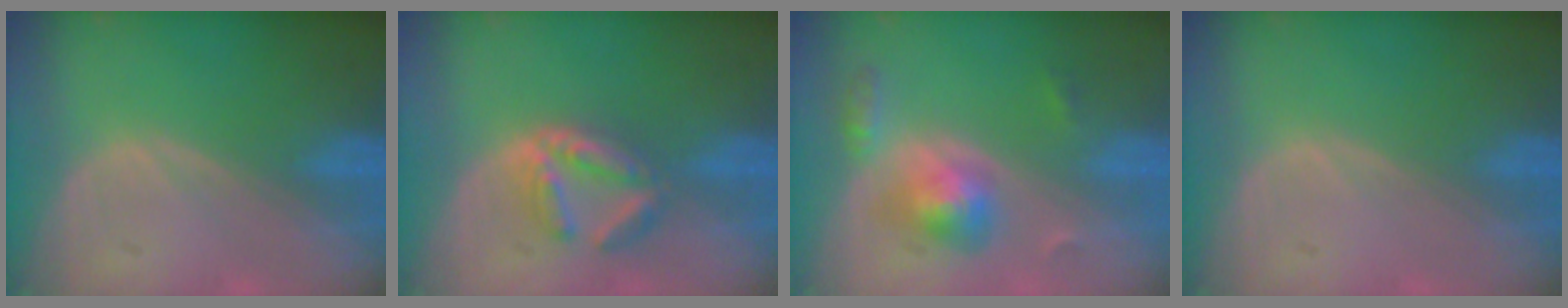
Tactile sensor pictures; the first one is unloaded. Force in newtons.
{"total": 5.1, "press": 5.0, "slide": 1.1}
{"total": 5.1, "press": 5.1, "slide": 0.9}
{"total": 0.0}